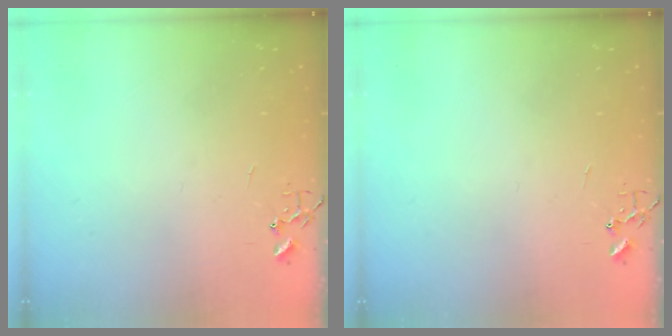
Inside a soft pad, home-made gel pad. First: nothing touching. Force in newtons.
{"total": 0.0}